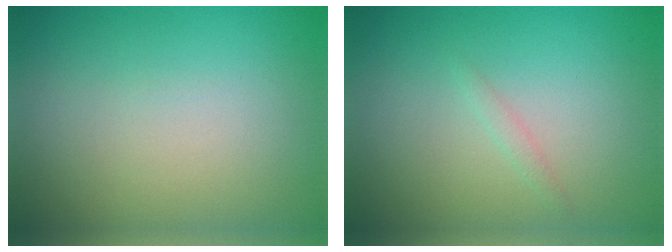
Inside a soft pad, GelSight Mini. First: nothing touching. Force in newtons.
{"total": 0.6, "press": 0.6, "slide": 0.0}